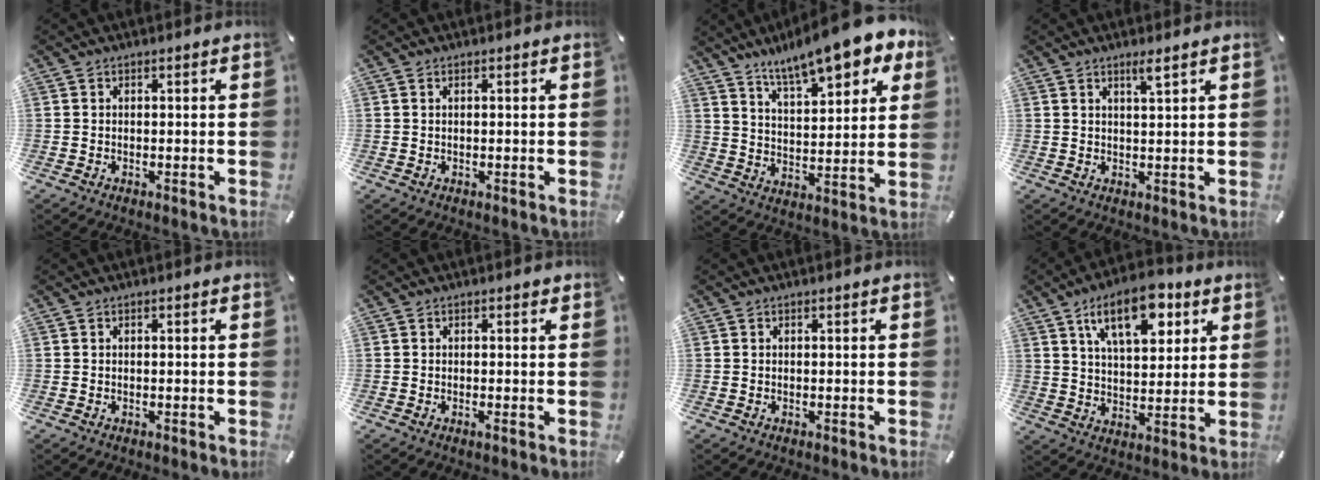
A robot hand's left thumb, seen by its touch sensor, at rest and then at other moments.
{"total": 0.6, "force": [0.1, 0.0, 0.5], "torque": [-0.009, -0.002, 0.003]}
{"total": 14.1, "force": [11.4, 4.0, 7.3], "torque": [-0.129, -0.066, 0.196]}
{"total": 2.7, "force": [1.9, -0.1, 1.9], "torque": [-0.039, -0.004, 0.034]}
{"total": 0.0}
{"total": 0.8, "force": [-0.1, 0.1, 0.8], "torque": [-0.013, -0.002, -0.001]}
{"total": 0.0}
{"total": 14.9, "force": [7.6, 7.4, 10.4], "torque": [-0.160, -0.020, 0.130]}